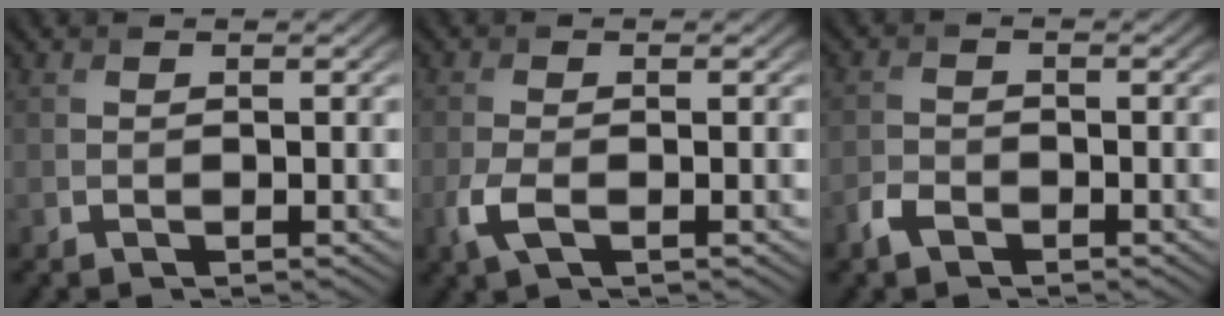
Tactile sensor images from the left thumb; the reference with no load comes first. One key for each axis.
{"total": 3.1, "fx": -1.3, "fy": 1.2, "fz": 2.5, "tx": -0.068, "ty": -0.007, "tz": -0.031}
{"total": 2.4, "fx": -1.7, "fy": 1.3, "fz": 1.1, "tx": -0.025, "ty": -0.001, "tz": -0.041}